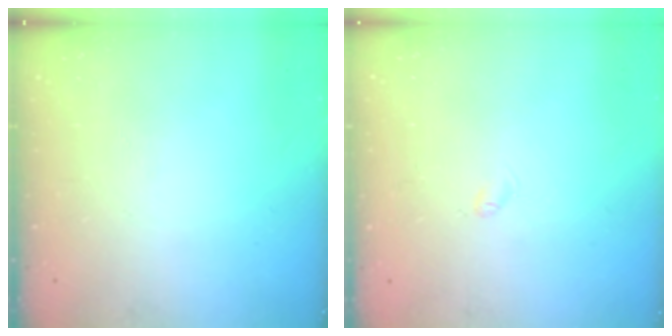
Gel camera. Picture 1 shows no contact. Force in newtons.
{"total": 2.4, "press": 2.3, "slide": 0.4}